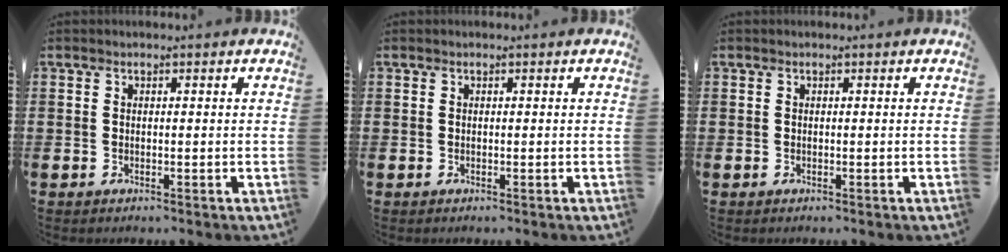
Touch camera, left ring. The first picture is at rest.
{"total": 0.0}
{"total": 0.0}